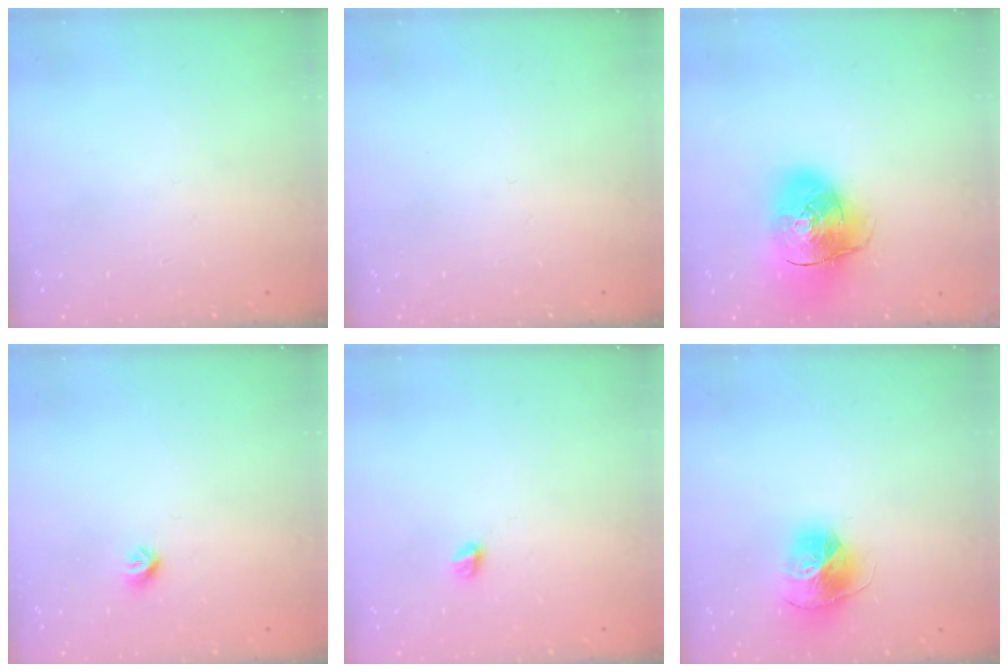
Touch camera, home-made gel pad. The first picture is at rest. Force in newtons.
{"total": 0.0}
{"total": 14.8, "press": 14.7, "slide": 2.1}
{"total": 5.7, "press": 5.6, "slide": 0.8}
{"total": 4.3, "press": 4.2, "slide": 0.5}
{"total": 14.8, "press": 14.7, "slide": 1.6}